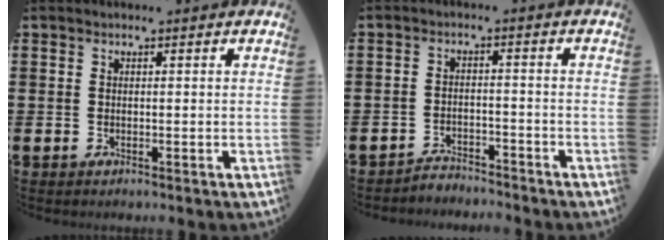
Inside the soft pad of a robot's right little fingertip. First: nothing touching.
{"total": 2.7, "force": [-2.6, 0.2, -0.3], "torque": [-0.002, 0.003, -0.059]}